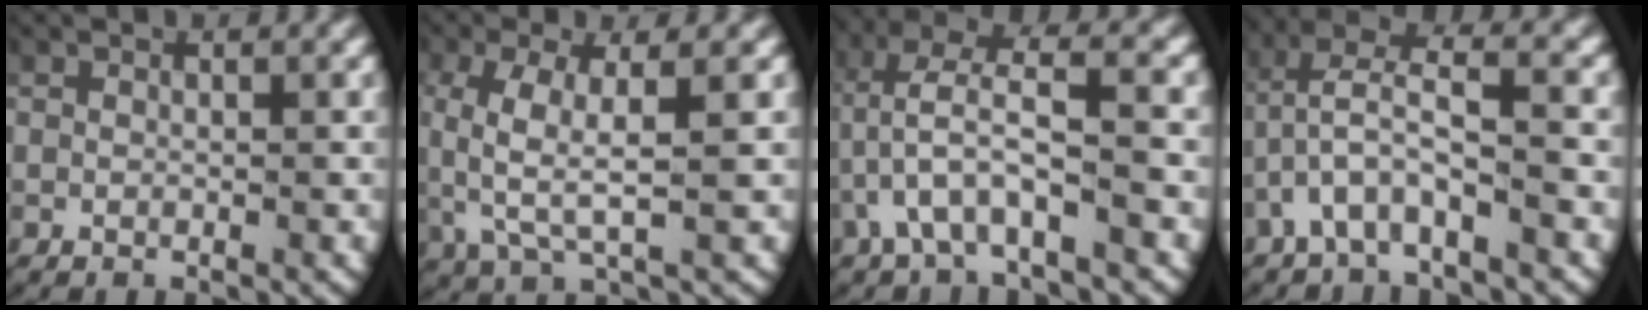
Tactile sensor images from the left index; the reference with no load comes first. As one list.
[{"total": 4.9, "force": [0.4, 1.9, 4.5], "torque": [-0.106, -0.010, 0.019]}, {"total": 5.0, "force": [0.8, 2.3, 4.3], "torque": [-0.088, 0.006, 0.014]}, {"total": 4.0, "force": [0.3, 1.9, 3.5], "torque": [-0.060, 0.001, 0.007]}]